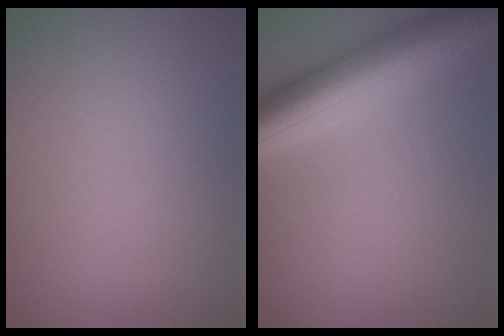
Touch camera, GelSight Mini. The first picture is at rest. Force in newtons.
{"total": 8.3, "press": 8.3, "slide": 0.1}